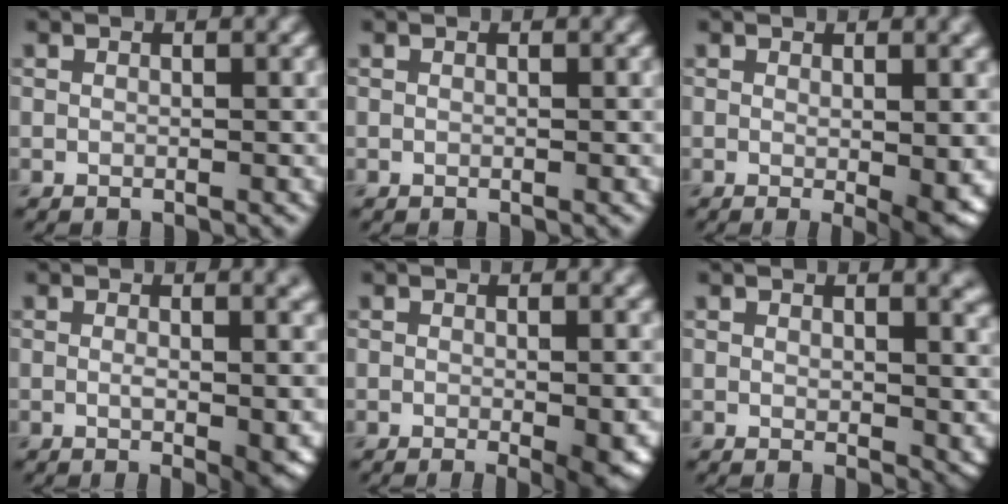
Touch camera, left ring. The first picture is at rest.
{"total": 0.0}
{"total": 4.6, "force": [-0.2, 0.9, 4.5], "torque": [-0.051, -0.012, 0.001]}
{"total": 5.6, "force": [0.0, 1.7, 5.4], "torque": [-0.057, -0.004, 0.001]}
{"total": 3.7, "force": [-0.7, 0.7, 3.6], "torque": [-0.046, -0.010, -0.008]}
{"total": 3.1, "force": [1.1, 1.8, 2.3], "torque": [-0.024, -0.012, 0.022]}